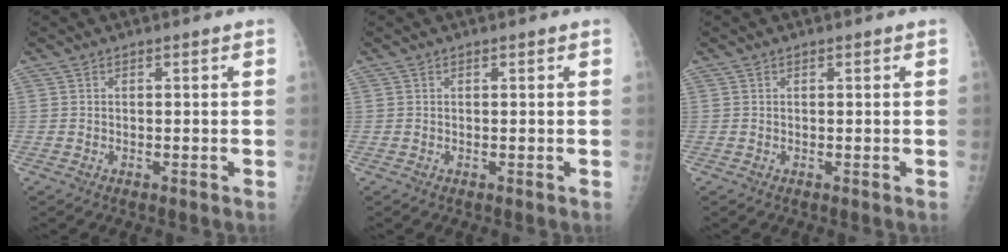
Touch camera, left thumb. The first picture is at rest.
{"total": 0.0}
{"total": 0.0}